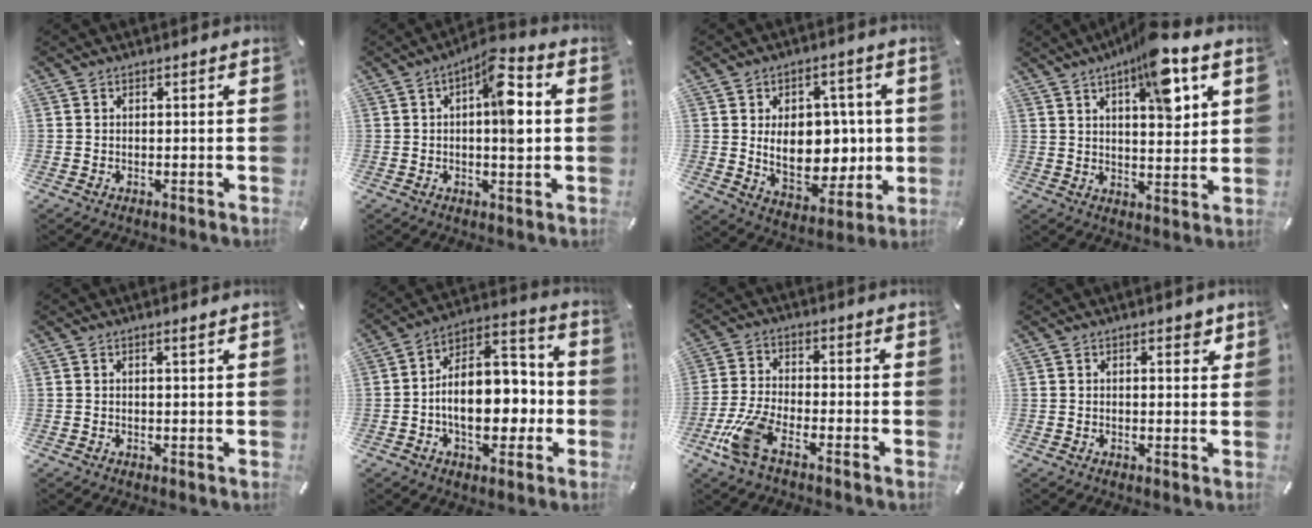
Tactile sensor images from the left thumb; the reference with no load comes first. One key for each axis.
{"total": 10.6, "fx": 1.2, "fy": 4.0, "fz": 9.8, "tx": -0.130, "ty": -0.004, "tz": 0.013}
{"total": 14.0, "fx": 0.8, "fy": 9.7, "fz": 10.0, "tx": -0.138, "ty": -0.007, "tz": 0.019}
{"total": 11.7, "fx": 6.2, "fy": 3.5, "fz": 9.3, "tx": -0.132, "ty": -0.030, "tz": 0.099}
{"total": 1.1, "fx": 0.7, "fy": 0.0, "fz": 0.9, "tx": -0.018, "ty": -0.002, "tz": 0.012}
{"total": 15.8, "fx": -2.6, "fy": 10.7, "fz": 11.3, "tx": -0.150, "ty": 0.004, "tz": -0.044}
{"total": 9.5, "fx": -5.0, "fy": 3.7, "fz": 7.1, "tx": -0.168, "ty": 0.002, "tz": -0.095}
{"total": 2.4, "fx": 1.4, "fy": 1.1, "fz": 1.6, "tx": -0.010, "ty": -0.005, "tz": 0.019}